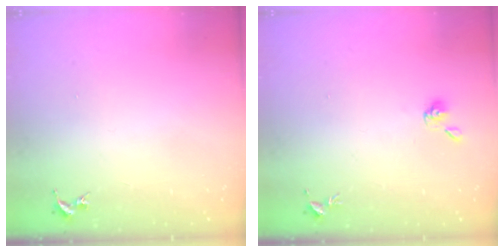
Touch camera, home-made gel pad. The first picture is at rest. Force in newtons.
{"total": 5.2, "press": 5.1, "slide": 0.7}